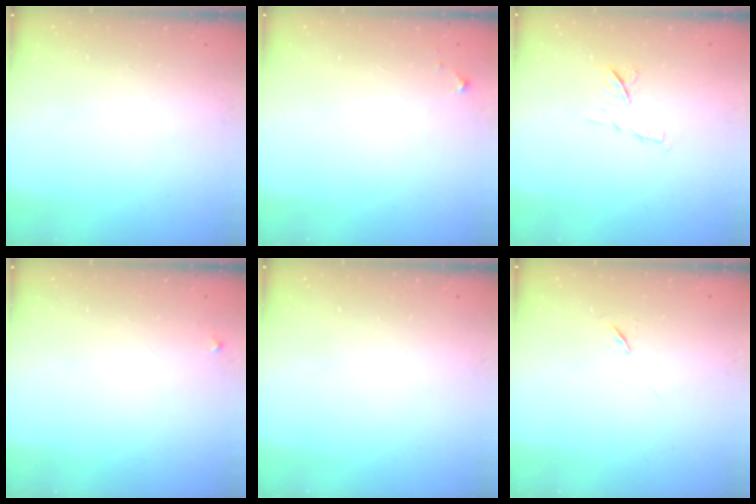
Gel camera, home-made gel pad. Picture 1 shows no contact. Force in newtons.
{"total": 4.3, "press": 4.3, "slide": 0.7}
{"total": 6.2, "press": 6.2, "slide": 0.7}
{"total": 2.3, "press": 2.3, "slide": 0.2}
{"total": 0.0}
{"total": 5.7, "press": 5.2, "slide": 2.4}